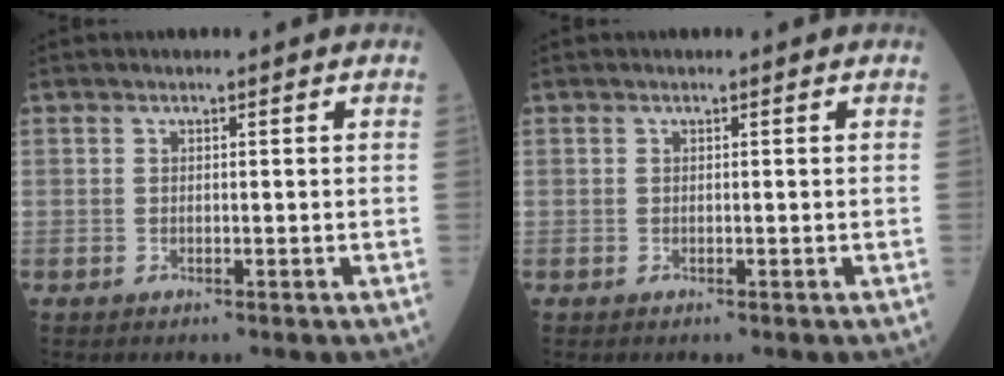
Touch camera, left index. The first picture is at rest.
{"total": 0.0}